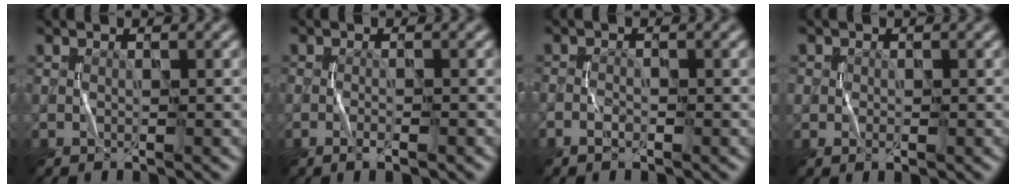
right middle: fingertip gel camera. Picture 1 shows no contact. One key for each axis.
{"total": 1.3, "fx": -0.8, "fy": 0.2, "fz": 1.1, "tx": -0.018, "ty": 0.001, "tz": -0.014}
{"total": 1.0, "fx": -0.7, "fy": 0.5, "fz": 0.6, "tx": -0.013, "ty": 0.002, "tz": -0.015}
{"total": 1.2, "fx": -0.2, "fy": 1.0, "fz": 0.7, "tx": -0.009, "ty": -0.002, "tz": -0.002}